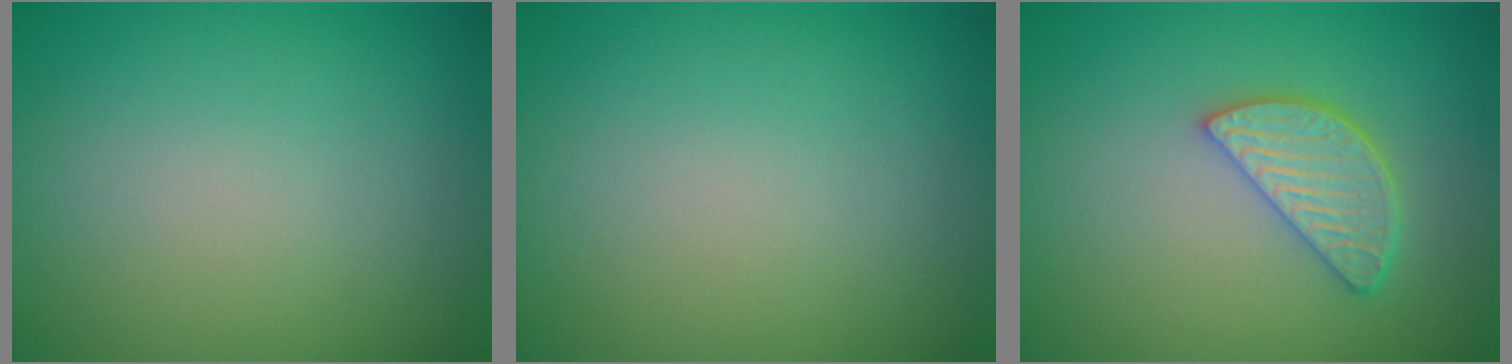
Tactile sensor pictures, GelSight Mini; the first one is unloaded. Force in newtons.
{"total": 0.0}
{"total": 3.7, "press": 3.1, "slide": 2.0}